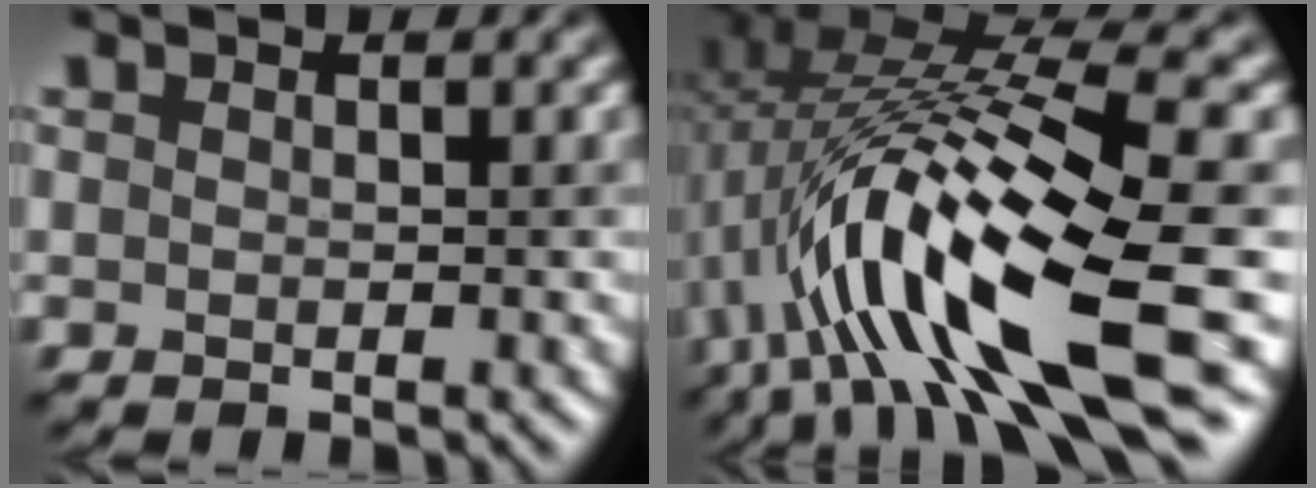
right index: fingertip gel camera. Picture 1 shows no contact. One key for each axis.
{"total": 15.1, "fx": -3.4, "fy": 4.1, "fz": 14.1, "tx": -0.262, "ty": 0.007, "tz": -0.049}